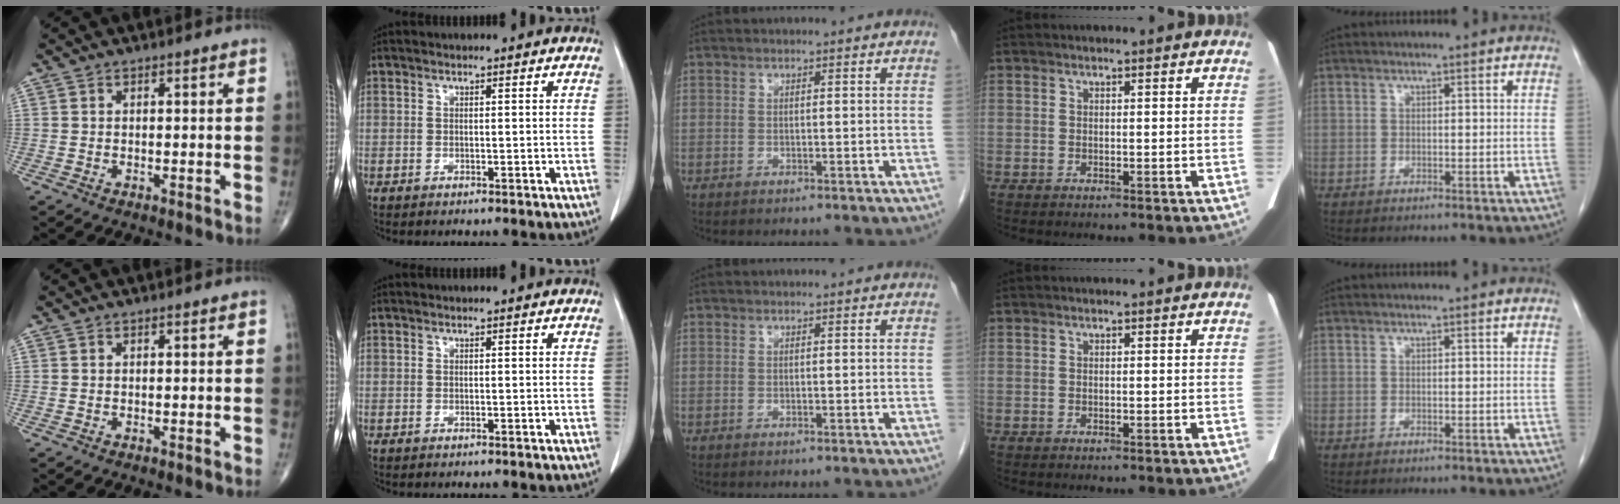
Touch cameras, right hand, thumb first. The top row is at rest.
{}